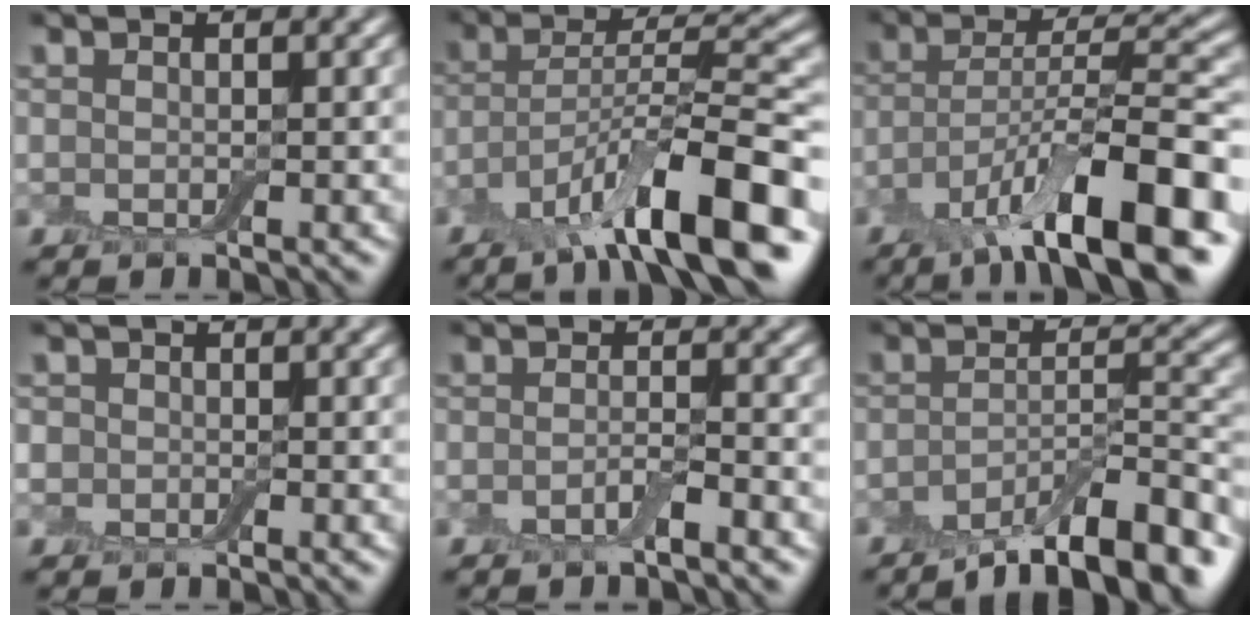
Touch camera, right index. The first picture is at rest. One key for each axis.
{"total": 11.5, "fx": -6.5, "fy": 2.6, "fz": 9.1, "tx": -0.142, "ty": 0.008, "tz": -0.117}
{"total": 12.6, "fx": -6.8, "fy": 3.4, "fz": 10.1, "tx": -0.160, "ty": 0.002, "tz": -0.118}
{"total": 1.4, "fx": -0.1, "fy": 1.4, "fz": 0.4, "tx": 0.000, "ty": 0.000, "tz": -0.012}
{"total": 1.8, "fx": -1.2, "fy": 0.2, "fz": 1.3, "tx": -0.026, "ty": 0.000, "tz": -0.025}
{"total": 9.2, "fx": -6.6, "fy": 2.5, "fz": 5.8, "tx": -0.081, "ty": -0.002, "tz": -0.111}